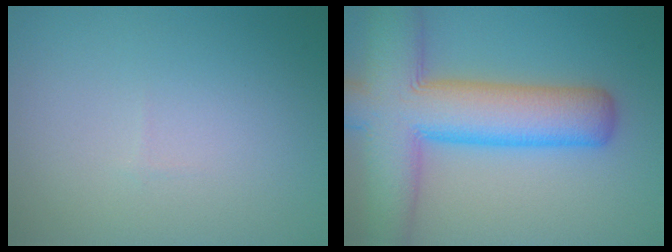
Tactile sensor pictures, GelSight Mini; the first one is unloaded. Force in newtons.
{"total": 11.3, "press": 11.3, "slide": 0.5}